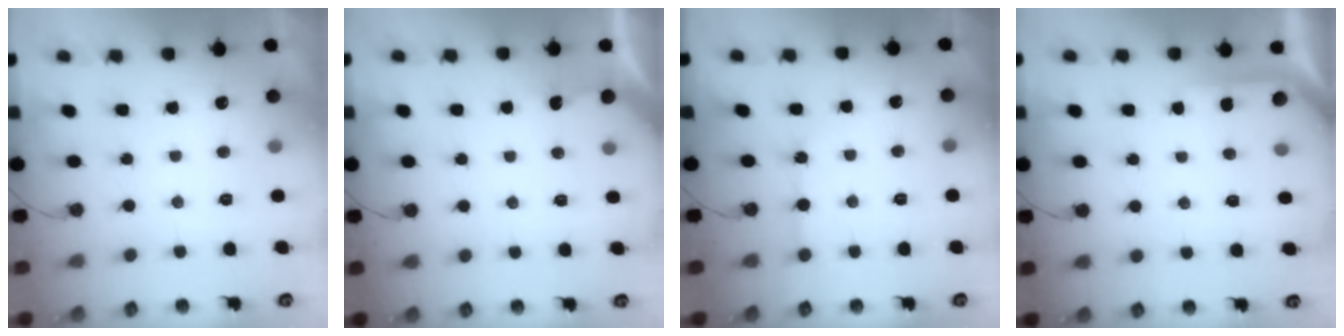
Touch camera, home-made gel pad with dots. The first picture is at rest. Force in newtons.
{"total": 3.6, "press": 3.6, "slide": 0.3}
{"total": 3.4, "press": 3.3, "slide": 0.6}
{"total": 2.9, "press": 2.8, "slide": 0.2}